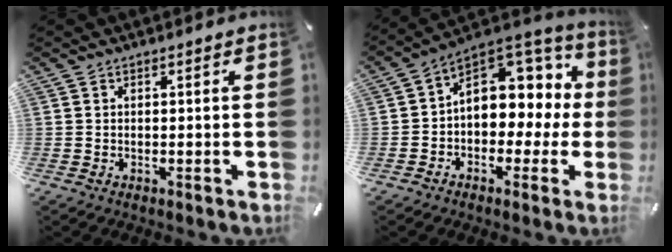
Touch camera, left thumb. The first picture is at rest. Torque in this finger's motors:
{"motor_torque": [1.89, 3.12, 0.95, 0.57, 0.18]}